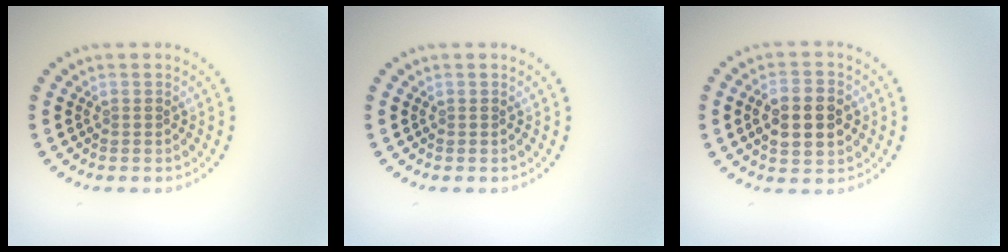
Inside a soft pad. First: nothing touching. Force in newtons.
{"total": 0.0}
{"total": 5.2, "press": 5.2, "slide": 0.2}